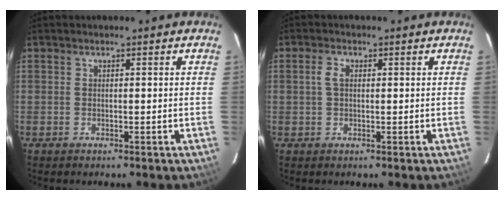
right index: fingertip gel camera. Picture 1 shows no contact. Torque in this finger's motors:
{"motor_torque": [0.17, 0.03, 0.06, 0.03]}